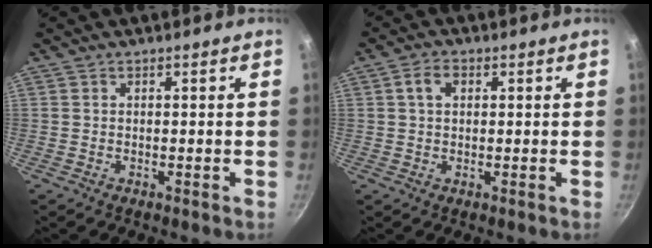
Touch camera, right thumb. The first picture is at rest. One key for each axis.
{"total": 3.4, "fx": 0.9, "fy": 2.3, "fz": 2.3, "tx": -0.033, "ty": 0.006, "tz": 0.012}